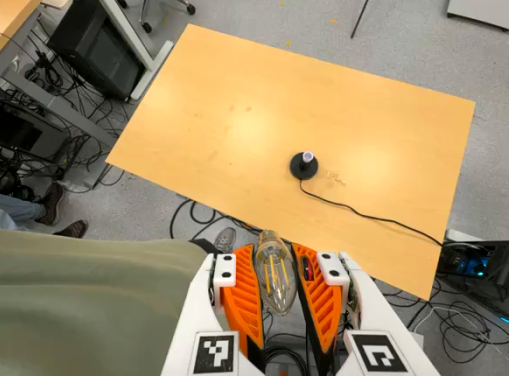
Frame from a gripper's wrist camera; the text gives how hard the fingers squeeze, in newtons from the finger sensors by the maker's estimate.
{"total": 19.3, "left": 21.2, "right": 17.5}